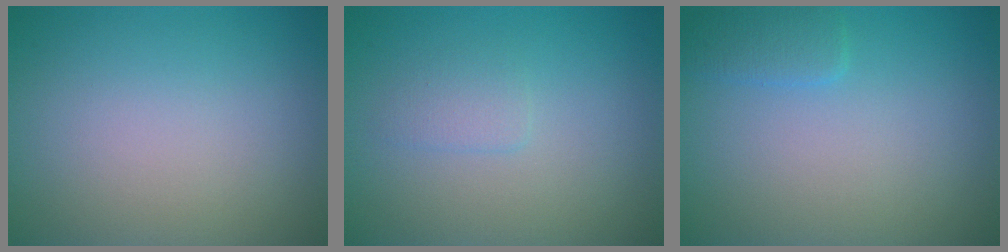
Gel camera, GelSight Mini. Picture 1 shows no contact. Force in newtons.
{"total": 1.2, "press": 1.2, "slide": 0.1}
{"total": 1.5, "press": 1.5, "slide": 0.1}